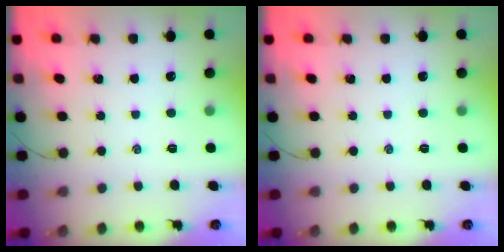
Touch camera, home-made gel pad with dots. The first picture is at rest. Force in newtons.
{"total": 0.0}